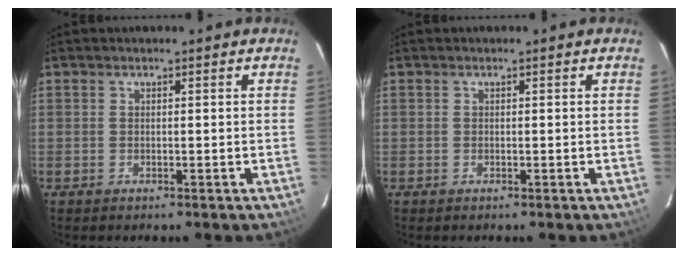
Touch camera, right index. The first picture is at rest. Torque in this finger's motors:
{"motor_torque": [0.03, 0.04, -0.01, 0.00]}